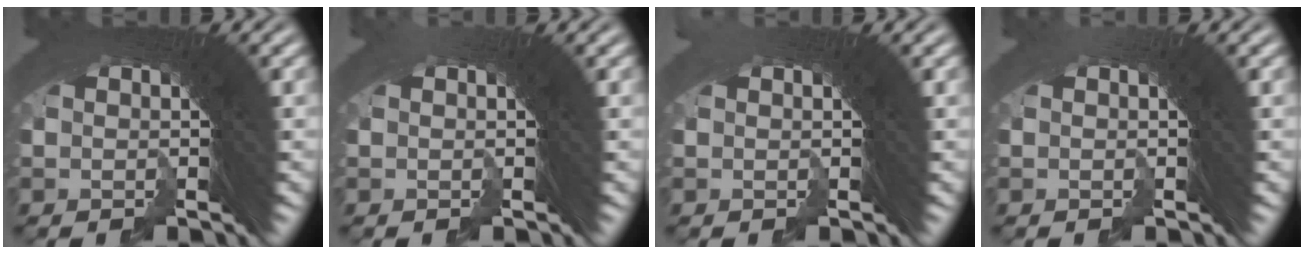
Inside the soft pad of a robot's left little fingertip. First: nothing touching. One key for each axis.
{"total": 2.3, "fx": -0.2, "fy": -1.7, "fz": -1.5, "tx": 0.021, "ty": 0.000, "tz": -0.001}
{"total": 2.7, "fx": -0.5, "fy": -1.8, "fz": -2.0, "tx": 0.029, "ty": -0.009, "tz": -0.003}
{"total": 2.0, "fx": -0.3, "fy": -1.6, "fz": -1.2, "tx": 0.015, "ty": -0.002, "tz": -0.001}